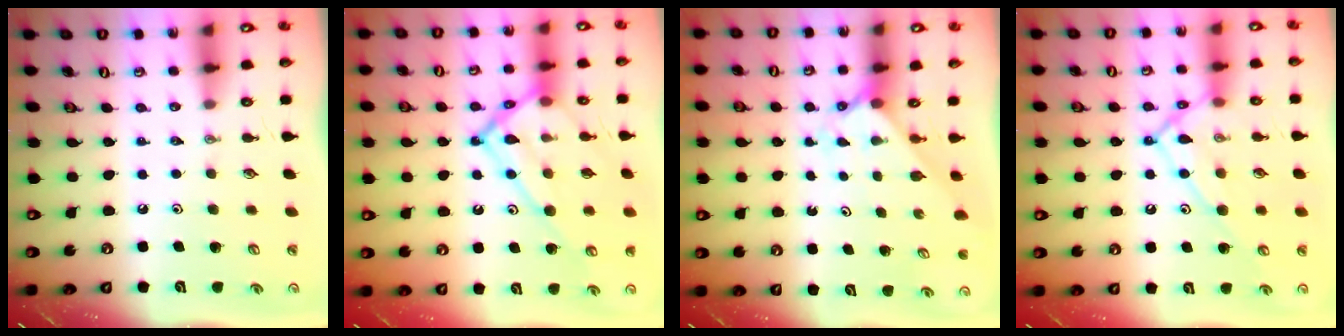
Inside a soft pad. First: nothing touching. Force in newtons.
{"total": 18.9, "press": 18.8, "slide": 1.7}
{"total": 1.9, "press": 1.9, "slide": 0.2}
{"total": 12.5, "press": 12.5, "slide": 1.1}